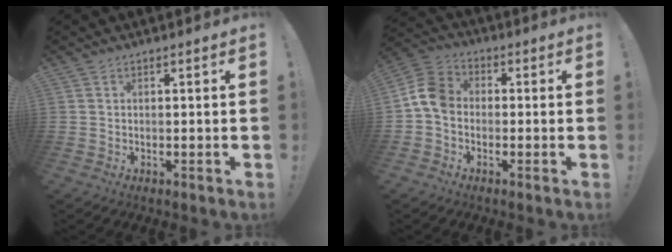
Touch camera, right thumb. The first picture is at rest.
{"total": 9.8, "force": [-1.2, 7.4, 6.4], "torque": [-0.121, 0.027, -0.013]}